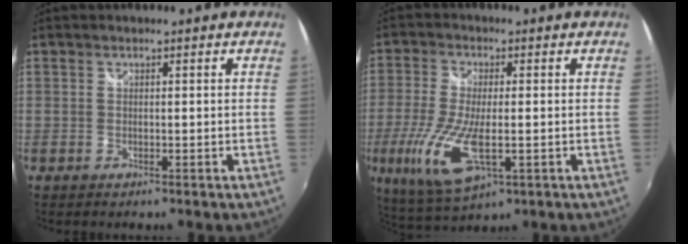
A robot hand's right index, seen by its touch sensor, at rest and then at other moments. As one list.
[{"total": 13.0, "force": [-3.6, 4.6, 11.5], "torque": [-0.246, -0.027, -0.065]}]